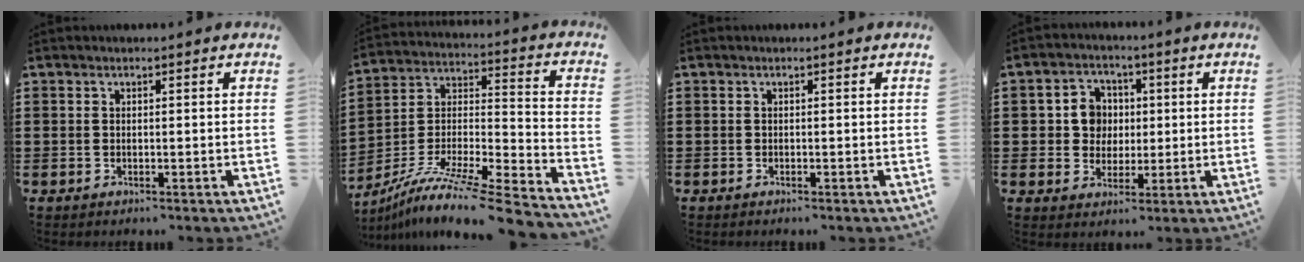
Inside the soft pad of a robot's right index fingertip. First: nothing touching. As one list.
[{"total": 10.7, "force": [-8.7, 0.5, 6.2], "torque": [-0.108, 0.003, -0.169]}, {"total": 0.0}, {"total": 6.1, "force": [0.7, 5.6, 2.3], "torque": [-0.068, 0.020, 0.012]}]